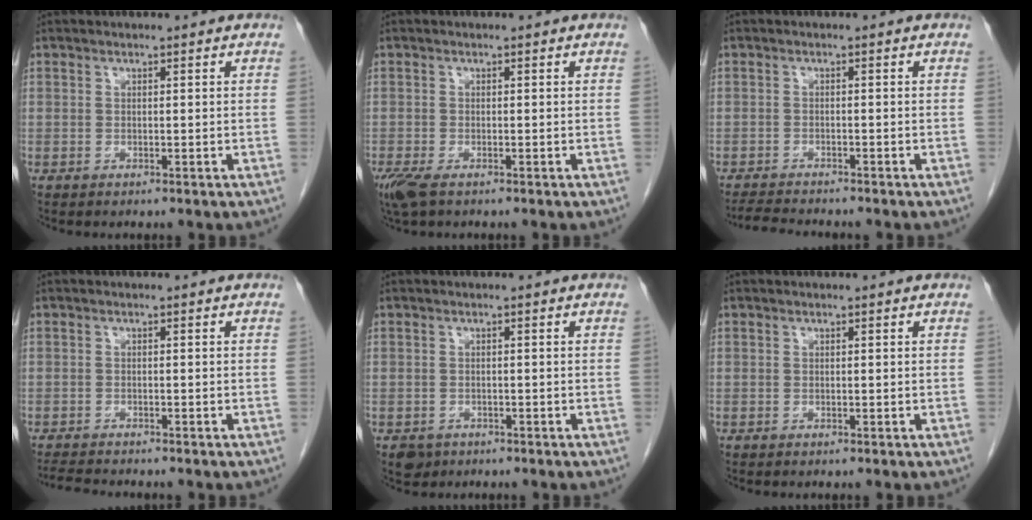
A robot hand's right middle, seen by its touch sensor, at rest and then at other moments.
{"total": 3.4, "force": [-2.1, 1.1, 2.5], "torque": [-0.058, -0.012, -0.036]}
{"total": 4.8, "force": [-4.5, 0.1, 1.6], "torque": [-0.026, -0.016, -0.074]}
{"total": 4.1, "force": [-3.9, 0.2, 1.5], "torque": [-0.024, -0.016, -0.065]}
{"total": 2.1, "force": [-1.3, 1.6, 0.4], "torque": [-0.010, 0.002, -0.016]}
{"total": 0.0}